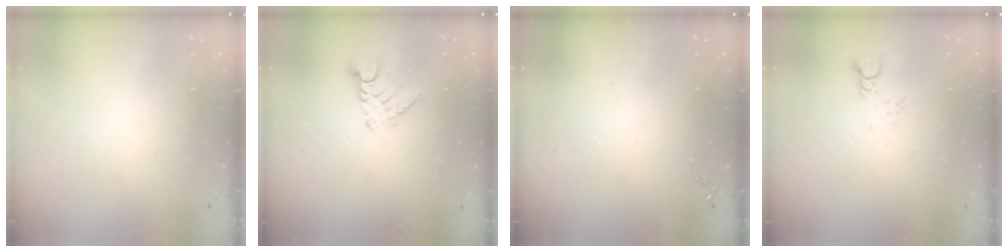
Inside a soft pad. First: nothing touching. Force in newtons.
{"total": 7.5, "press": 7.5, "slide": 0.7}
{"total": 0.0}
{"total": 2.2, "press": 2.2, "slide": 0.1}